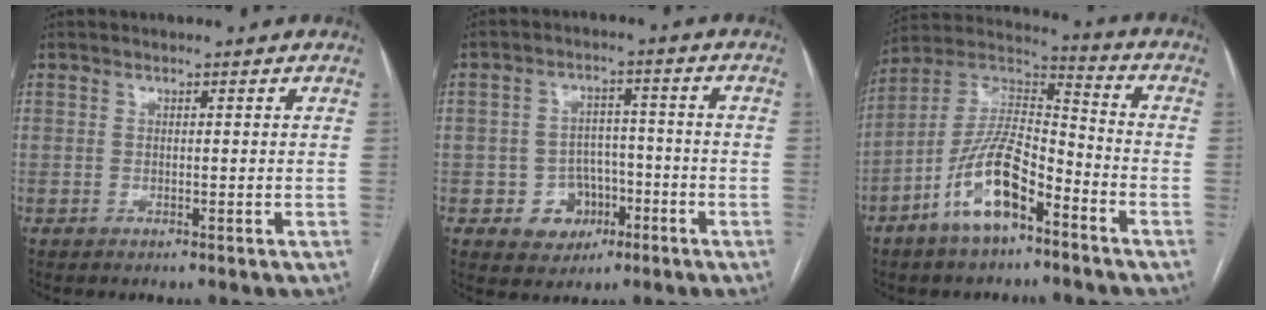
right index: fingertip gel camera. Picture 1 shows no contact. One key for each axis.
{"total": 6.3, "fx": -2.4, "fy": 5.6, "fz": 1.6, "tx": -0.017, "ty": 0.016, "tz": -0.027}
{"total": 13.4, "fx": -7.2, "fy": 4.5, "fz": 10.3, "tx": -0.210, "ty": 0.012, "tz": -0.132}